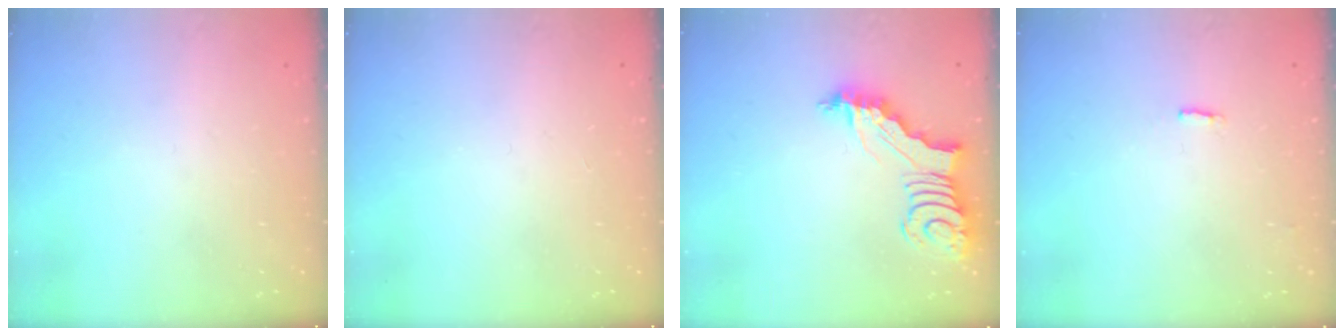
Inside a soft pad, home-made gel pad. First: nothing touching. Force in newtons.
{"total": 1.6, "press": 1.6, "slide": 0.2}
{"total": 5.3, "press": 5.3, "slide": 0.5}
{"total": 2.2, "press": 2.1, "slide": 0.5}